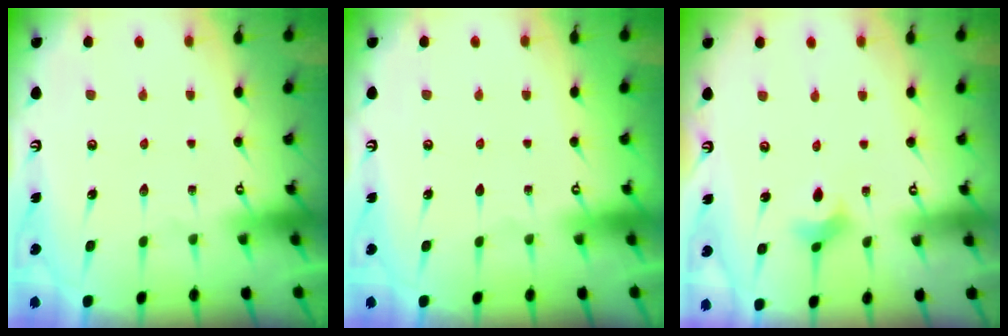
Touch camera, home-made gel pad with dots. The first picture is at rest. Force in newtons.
{"total": 0.0}
{"total": 2.7, "press": 2.7, "slide": 0.5}